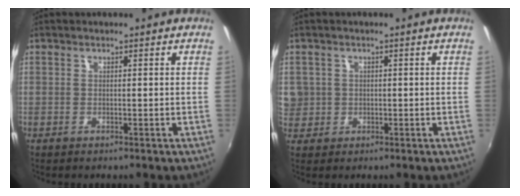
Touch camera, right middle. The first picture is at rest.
{"total": 6.3, "force": [0.0, 6.1, 1.6], "torque": [-0.049, 0.009, 0.007]}